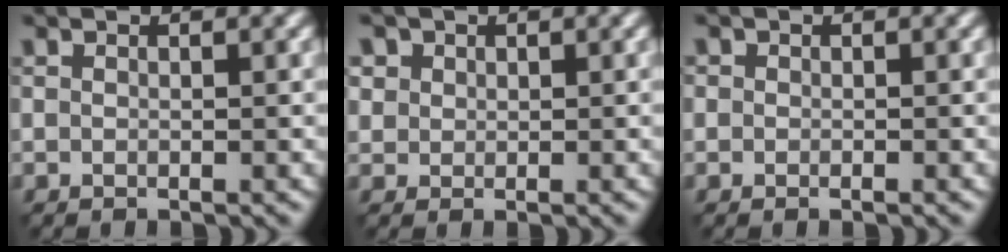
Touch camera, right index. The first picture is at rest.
{"total": 1.1, "force": [0.5, 0.9, -0.4], "torque": [-0.004, 0.007, 0.014]}
{"total": 0.7, "force": [-0.6, 0.0, -0.4], "torque": [0.001, 0.000, -0.001]}